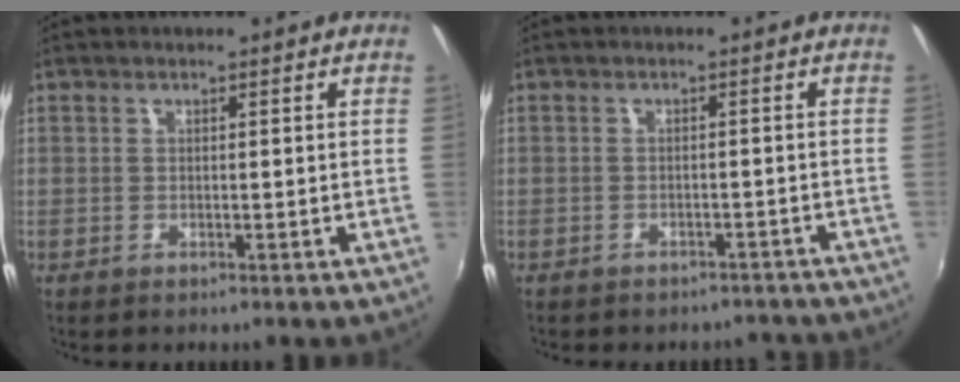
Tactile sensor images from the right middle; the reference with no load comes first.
{"total": 6.9, "force": [-6.2, 2.7, 1.6], "torque": [-0.035, 0.003, -0.068]}